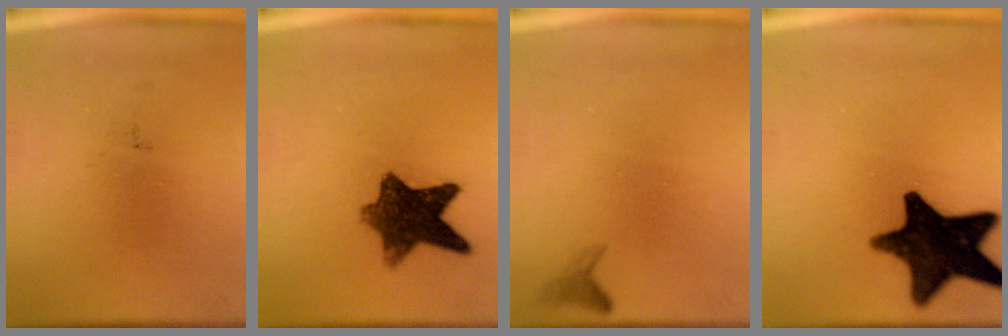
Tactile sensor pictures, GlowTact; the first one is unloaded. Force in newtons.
{"total": 8.9}
{"total": 1.0}
{"total": 16.1}